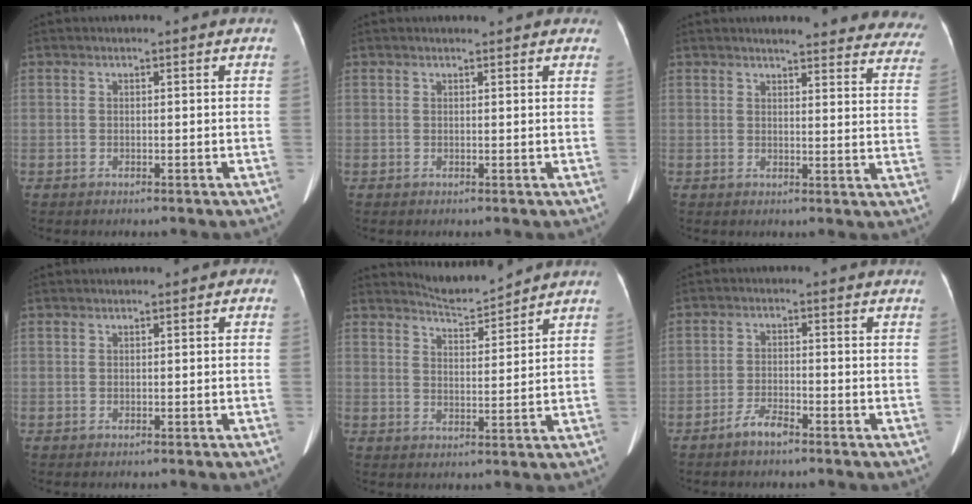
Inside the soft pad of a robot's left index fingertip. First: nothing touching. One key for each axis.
{"total": 3.7, "fx": 3.2, "fy": 1.0, "fz": 1.5, "tx": -0.013, "ty": 0.015, "tz": 0.027}
{"total": 20.8, "fx": 19.4, "fy": 3.6, "fz": 6.6, "tx": -0.058, "ty": -0.065, "tz": 0.199}
{"total": 0.0}
{"total": 4.7, "fx": 4.6, "fy": -0.5, "fz": -0.1, "tx": -0.006, "ty": -0.007, "tz": 0.083}
{"total": 3.2, "fx": -2.6, "fy": 0.6, "fz": 1.8, "tx": -0.039, "ty": -0.001, "tz": -0.050}